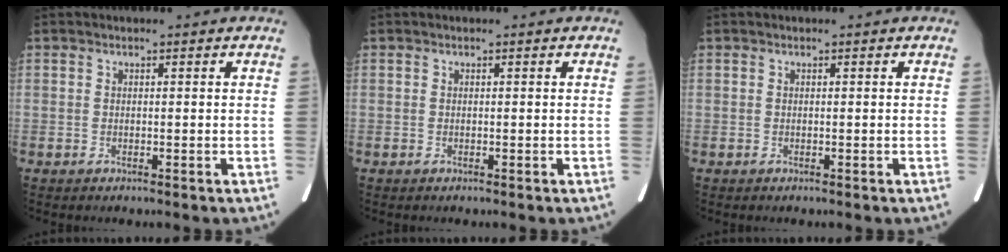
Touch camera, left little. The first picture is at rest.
{"total": 0.0}
{"total": 0.0}